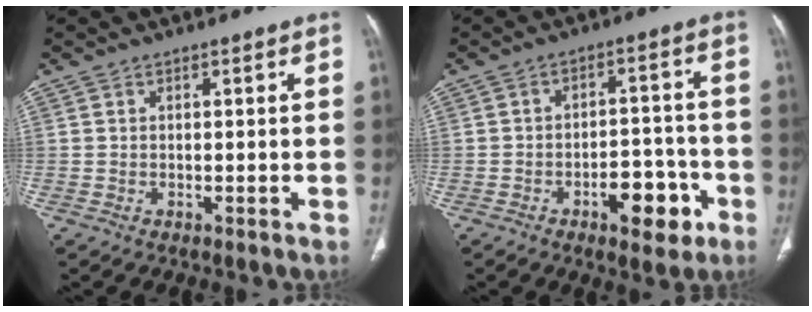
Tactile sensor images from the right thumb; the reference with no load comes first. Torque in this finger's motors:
{"motor_torque": [1.22, 1.31, -0.09, 0.02, 0.24]}